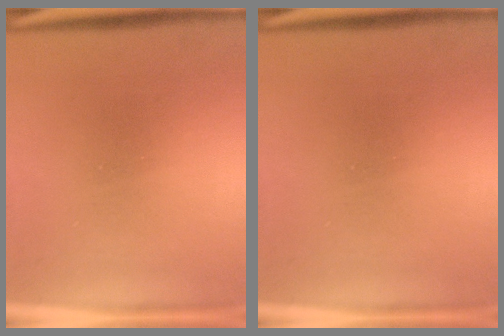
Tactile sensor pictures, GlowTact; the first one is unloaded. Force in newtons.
{"total": 0.0}